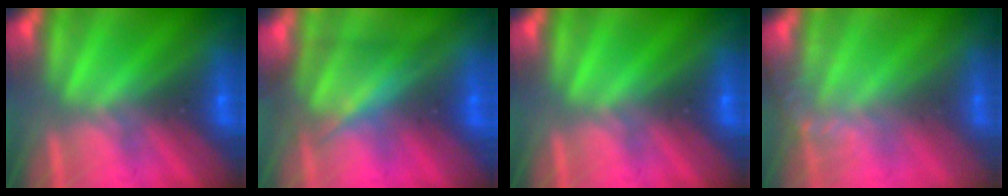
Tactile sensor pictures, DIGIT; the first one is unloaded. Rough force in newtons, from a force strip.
{"total": 4.0}
{"total": 0.0}
{"total": 1.4}